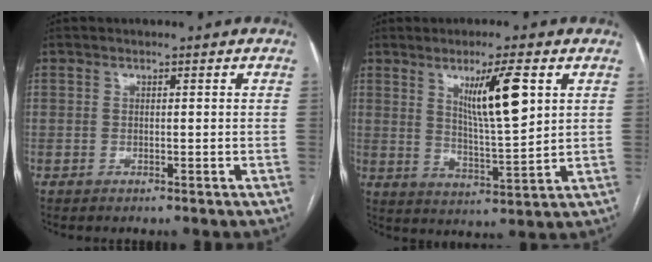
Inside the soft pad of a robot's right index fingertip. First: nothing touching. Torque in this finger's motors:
{"motor_torque": [0.42, 0.26, 0.51, 0.08]}